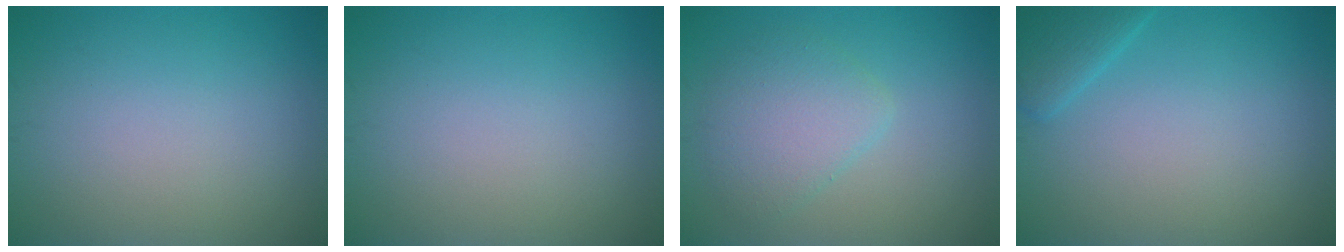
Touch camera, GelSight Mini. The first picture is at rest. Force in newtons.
{"total": 0.0}
{"total": 3.3, "press": 3.3, "slide": 0.2}
{"total": 2.3, "press": 2.3, "slide": 0.2}